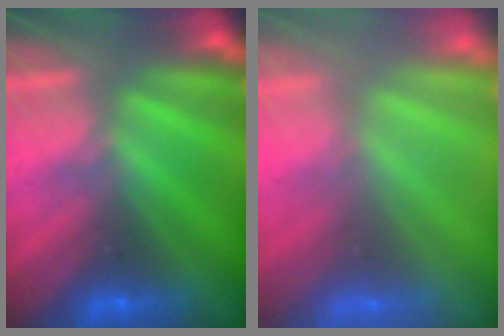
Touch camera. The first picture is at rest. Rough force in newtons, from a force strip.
{"total": 8.4}